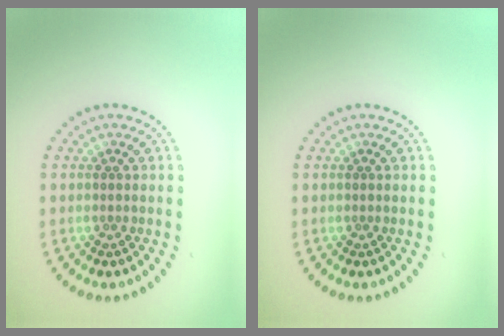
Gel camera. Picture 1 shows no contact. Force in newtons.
{"total": 0.0}